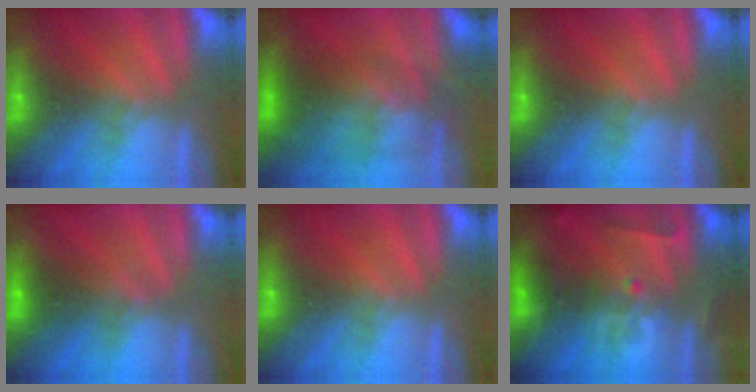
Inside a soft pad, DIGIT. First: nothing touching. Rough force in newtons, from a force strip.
{"total": 2.8}
{"total": 0.0}
{"total": 2.7}
{"total": 0.0}
{"total": 2.9}